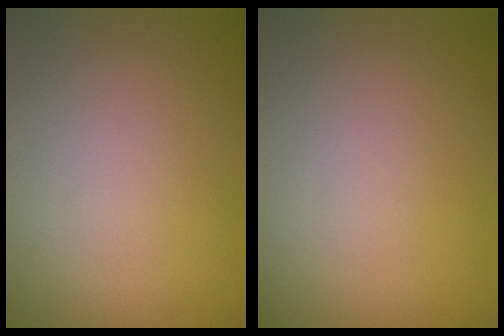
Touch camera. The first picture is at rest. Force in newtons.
{"total": 0.0}